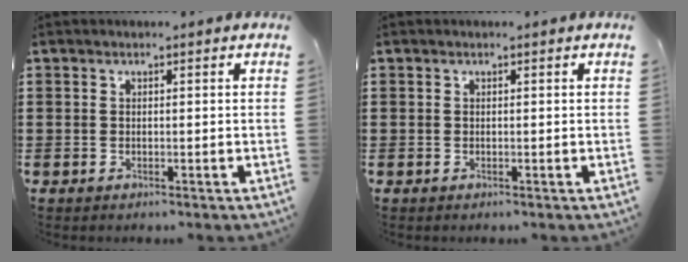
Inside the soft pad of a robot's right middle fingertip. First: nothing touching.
{"total": 0.0}